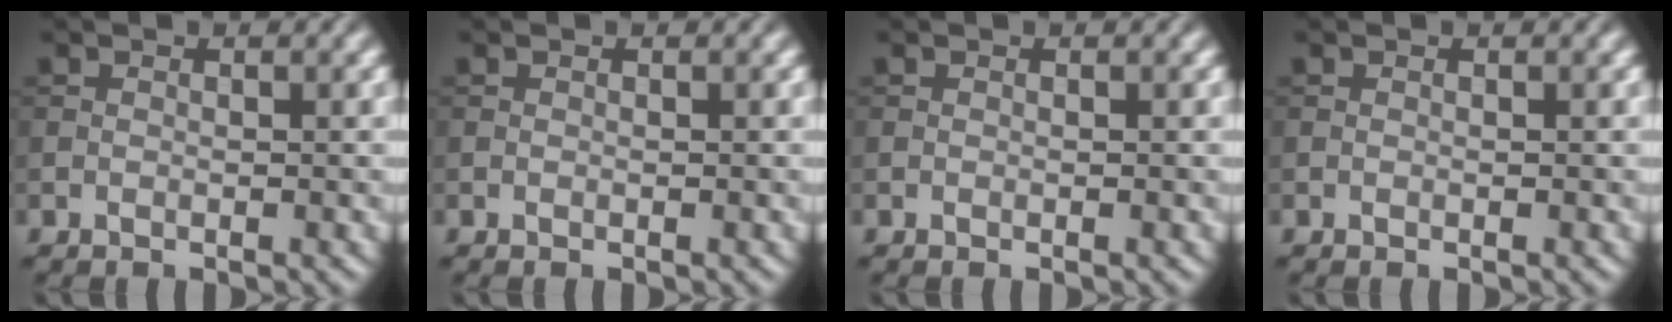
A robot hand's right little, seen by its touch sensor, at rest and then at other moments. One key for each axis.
{"total": 0.0}
{"total": 0.0}
{"total": 0.0}